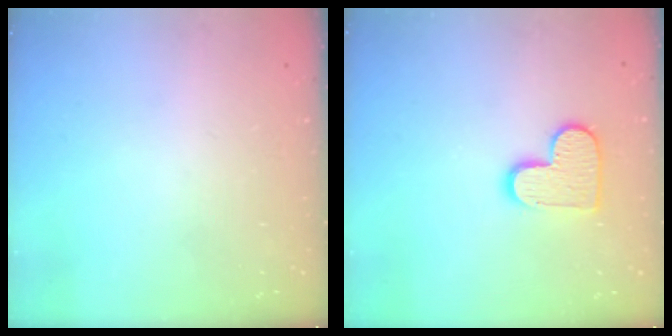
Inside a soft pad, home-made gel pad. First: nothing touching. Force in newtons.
{"total": 11.4, "press": 11.3, "slide": 0.6}